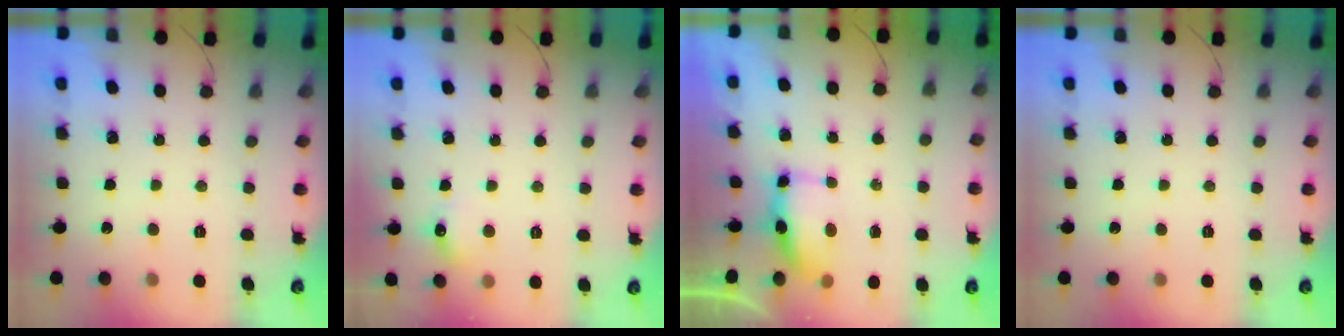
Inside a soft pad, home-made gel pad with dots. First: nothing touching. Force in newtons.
{"total": 6.5, "press": 6.2, "slide": 1.9}
{"total": 6.9, "press": 6.5, "slide": 2.4}
{"total": 0.0}